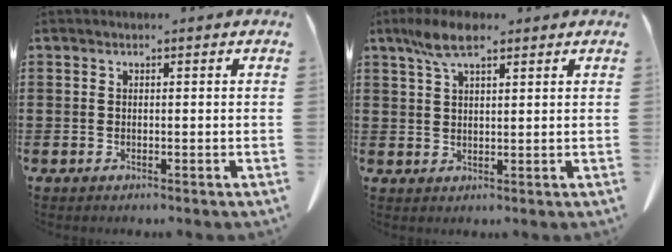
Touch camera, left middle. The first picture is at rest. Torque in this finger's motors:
{"motor_torque": [1.05, 0.88, 0.35, 0.13]}